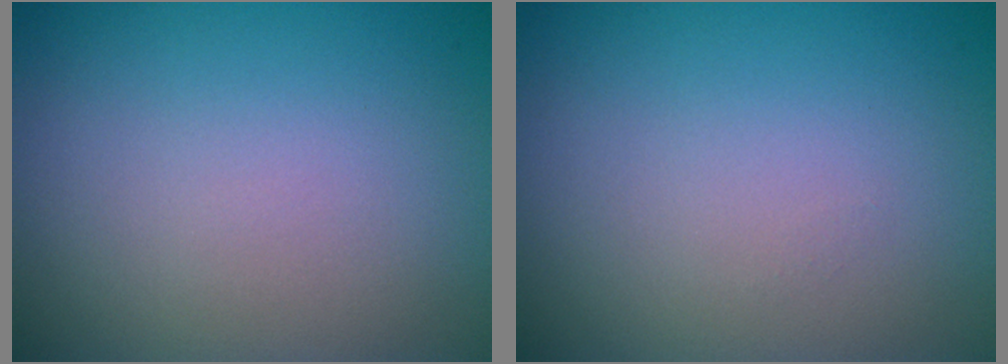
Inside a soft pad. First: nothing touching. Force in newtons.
{"total": 0.0}